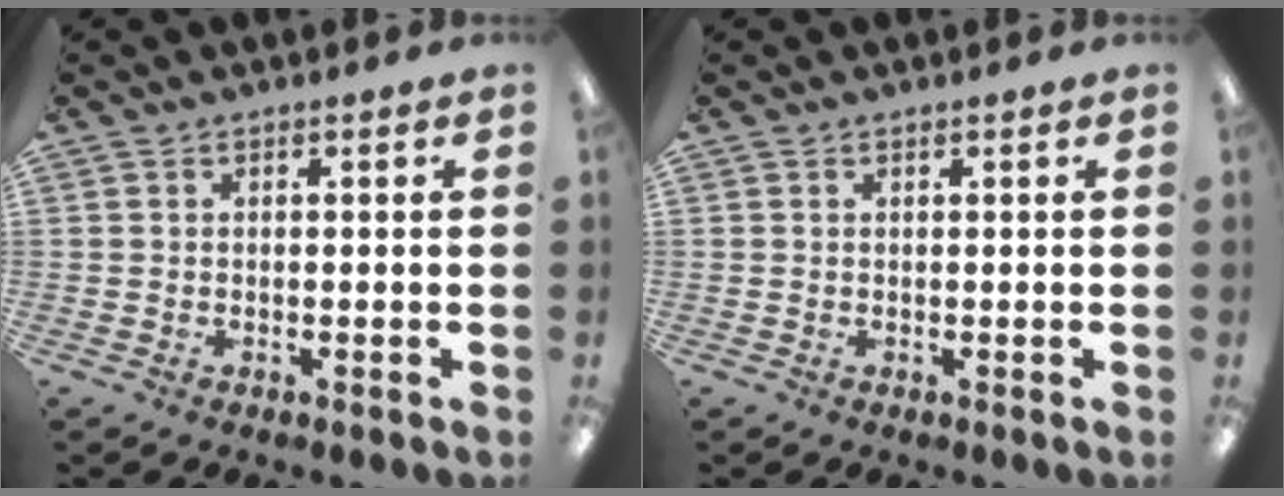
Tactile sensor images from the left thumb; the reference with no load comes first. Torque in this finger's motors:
{"motor_torque": [-0.03, 0.08, -0.20, 0.09, 0.00]}